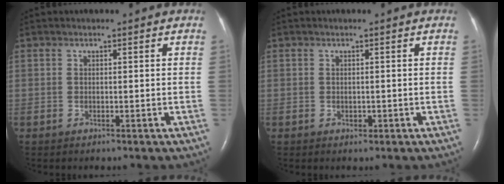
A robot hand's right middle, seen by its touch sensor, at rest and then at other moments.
{"total": 0.6, "force": [-0.2, 0.5, 0.3], "torque": [-0.009, -0.001, -0.002]}